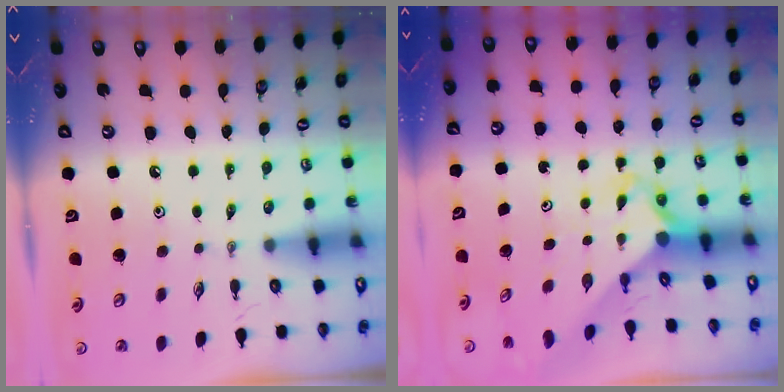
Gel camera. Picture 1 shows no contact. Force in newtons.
{"total": 2.6, "press": 2.6, "slide": 0.2}